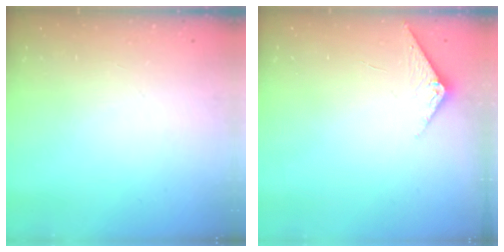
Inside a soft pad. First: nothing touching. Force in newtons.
{"total": 3.5, "press": 3.5, "slide": 0.4}